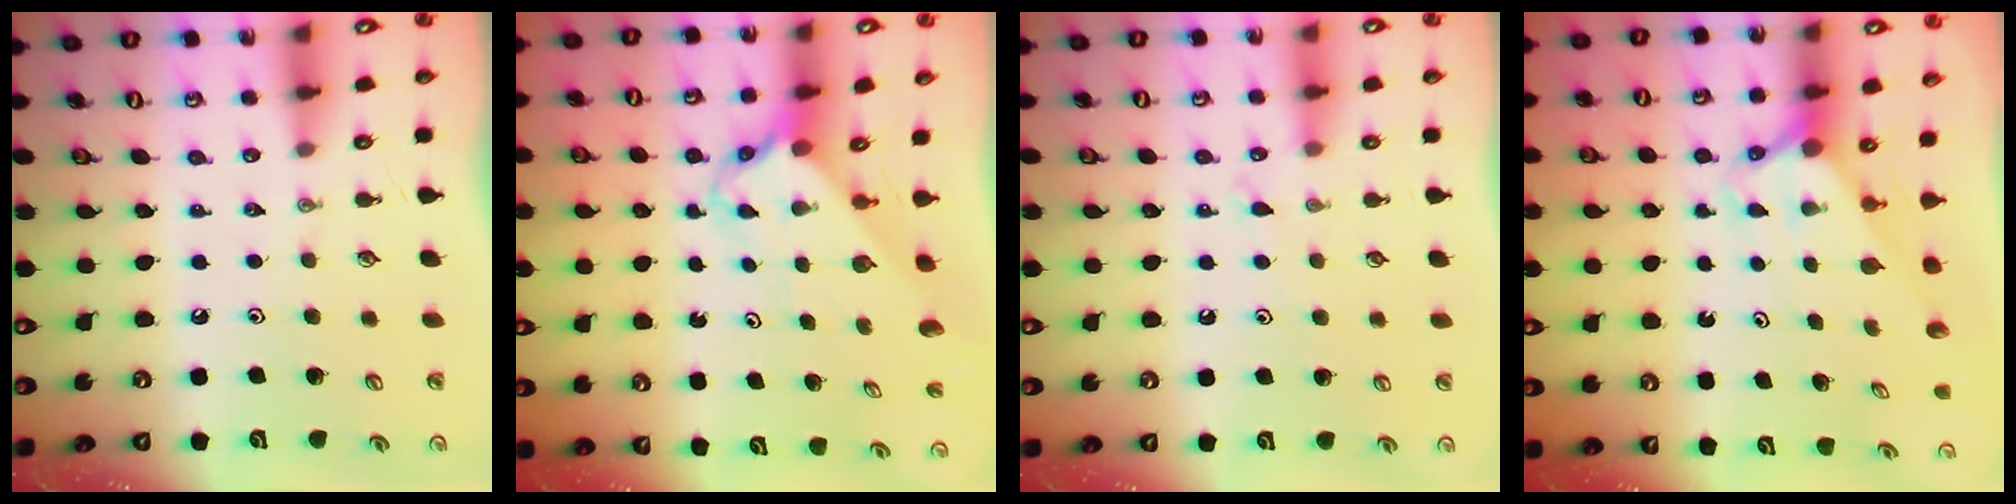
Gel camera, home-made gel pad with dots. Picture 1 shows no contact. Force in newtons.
{"total": 2.5, "press": 2.5, "slide": 0.2}
{"total": 6.3, "press": 6.3, "slide": 0.7}
{"total": 2.9, "press": 2.9, "slide": 0.0}